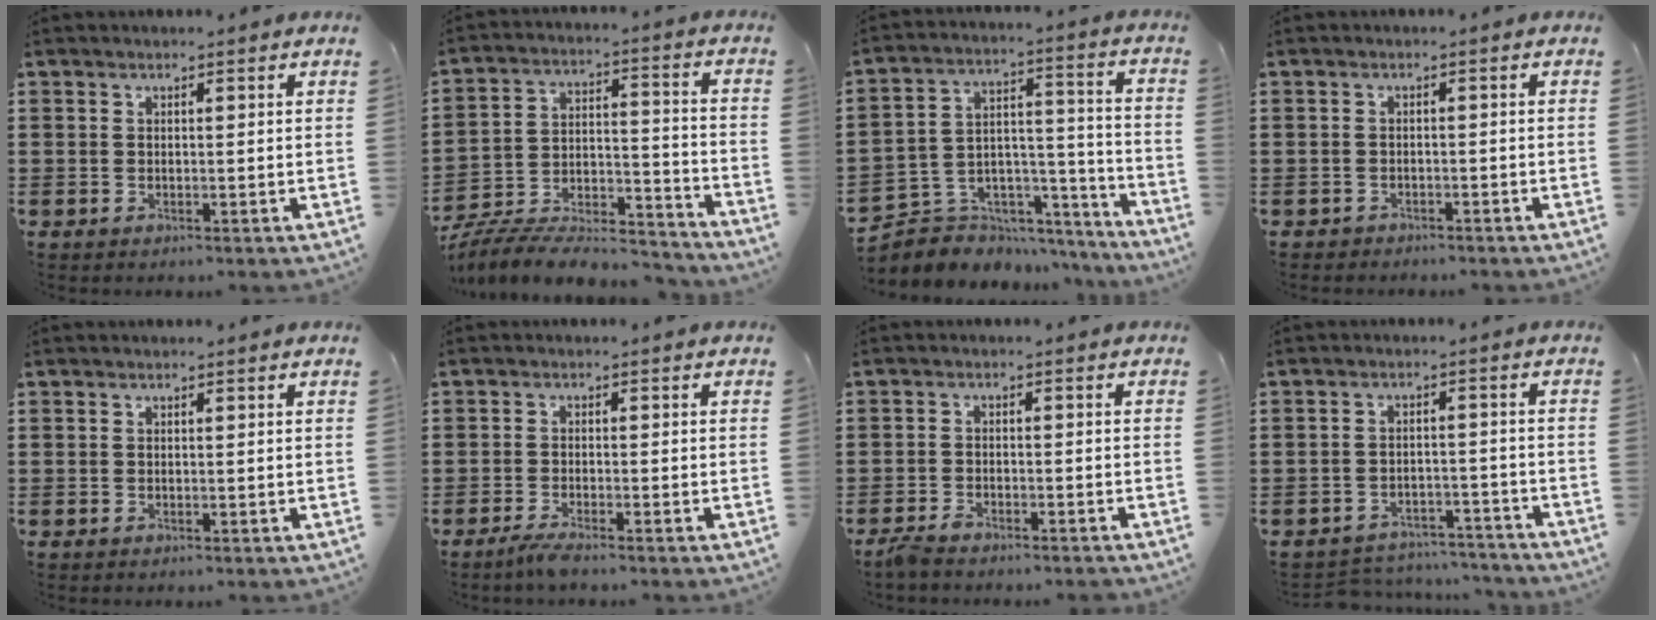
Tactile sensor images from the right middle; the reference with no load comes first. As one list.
[{"total": 8.5, "force": [-8.1, 1.7, 2.1], "torque": [-0.028, 0.018, -0.158]}, {"total": 5.3, "force": [-4.2, 3.1, -0.2], "torque": [-0.011, -0.002, -0.084]}, {"total": 1.3, "force": [-1.2, 0.4, -0.2], "torque": [-0.002, 0.004, -0.029]}, {"total": 0.0}, {"total": 2.1, "force": [-1.6, -0.1, 1.2], "torque": [-0.029, -0.004, -0.031]}, {"total": 2.4, "force": [-2.2, 0.2, 0.7], "torque": [-0.023, 0.000, -0.046]}, {"total": 4.0, "force": [-4.0, 0.7, 0.1], "torque": [-0.006, 0.006, -0.084]}]